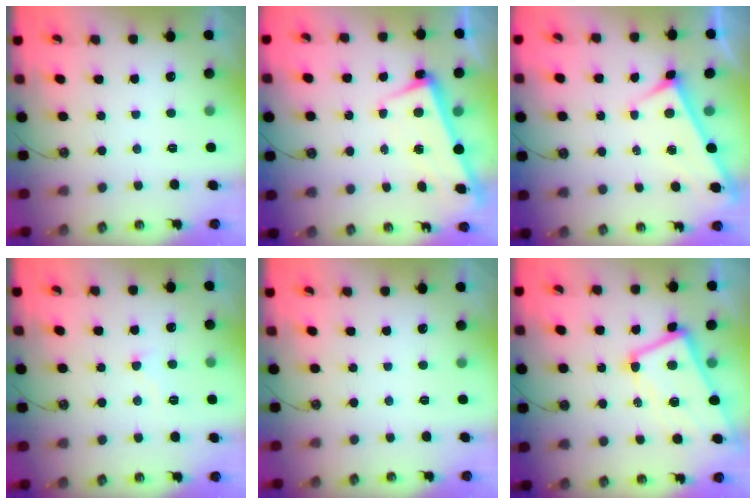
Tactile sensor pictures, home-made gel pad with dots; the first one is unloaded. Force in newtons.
{"total": 2.3, "press": 2.2, "slide": 0.7}
{"total": 3.2, "press": 3.2, "slide": 0.3}
{"total": 2.6, "press": 2.6, "slide": 0.6}
{"total": 0.0}
{"total": 2.9, "press": 2.8, "slide": 0.9}